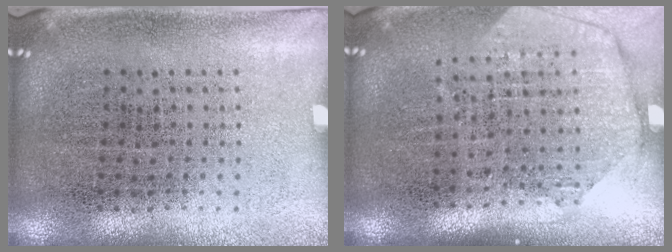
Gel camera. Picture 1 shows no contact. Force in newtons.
{"total": 1.8, "press": 1.6, "slide": 1.0}